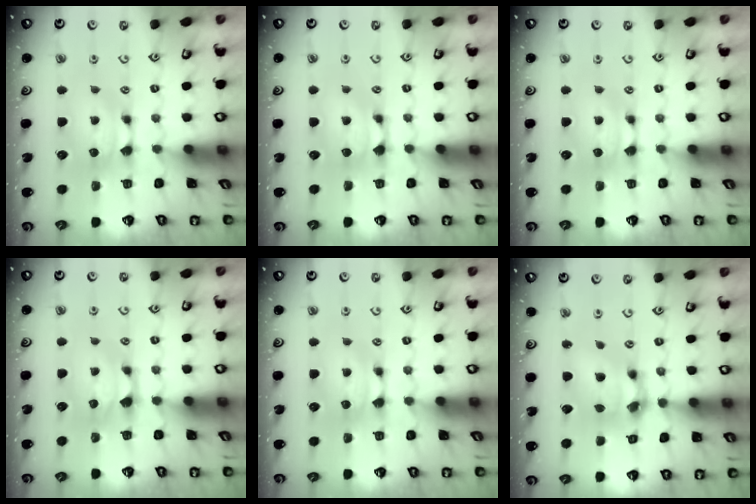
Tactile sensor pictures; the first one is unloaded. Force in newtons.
{"total": 0.9, "press": 0.5, "slide": 0.8}
{"total": 0.0}
{"total": 0.6, "press": 0.1, "slide": 0.6}
{"total": 0.0}
{"total": 6.9, "press": 6.5, "slide": 2.2}